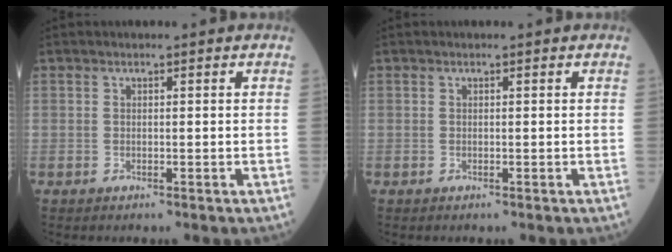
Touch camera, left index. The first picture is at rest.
{"total": 0.0}